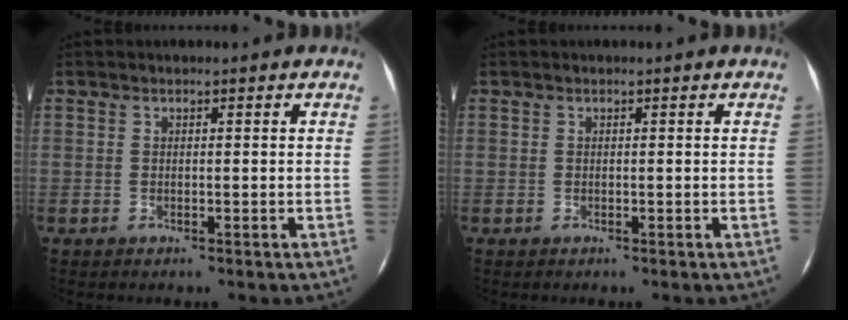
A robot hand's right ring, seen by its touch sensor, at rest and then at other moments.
{"total": 0.0}